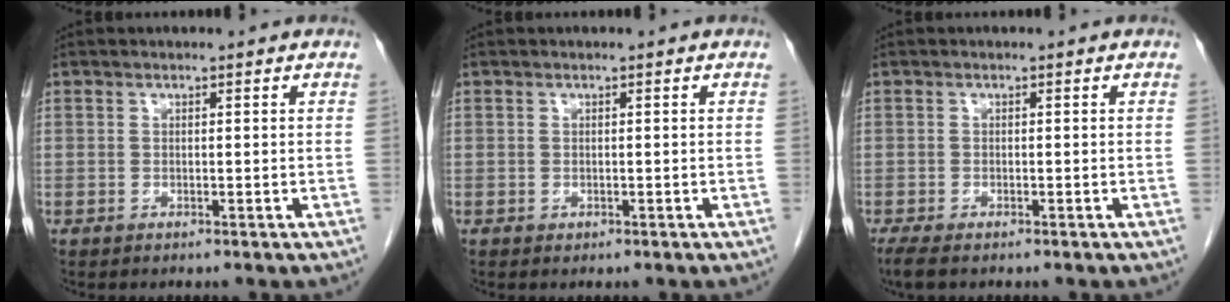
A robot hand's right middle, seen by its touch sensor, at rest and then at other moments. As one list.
[{"total": 0.0}, {"total": 3.1, "force": [-2.3, 0.9, 1.8], "torque": [-0.038, -0.012, -0.036]}]